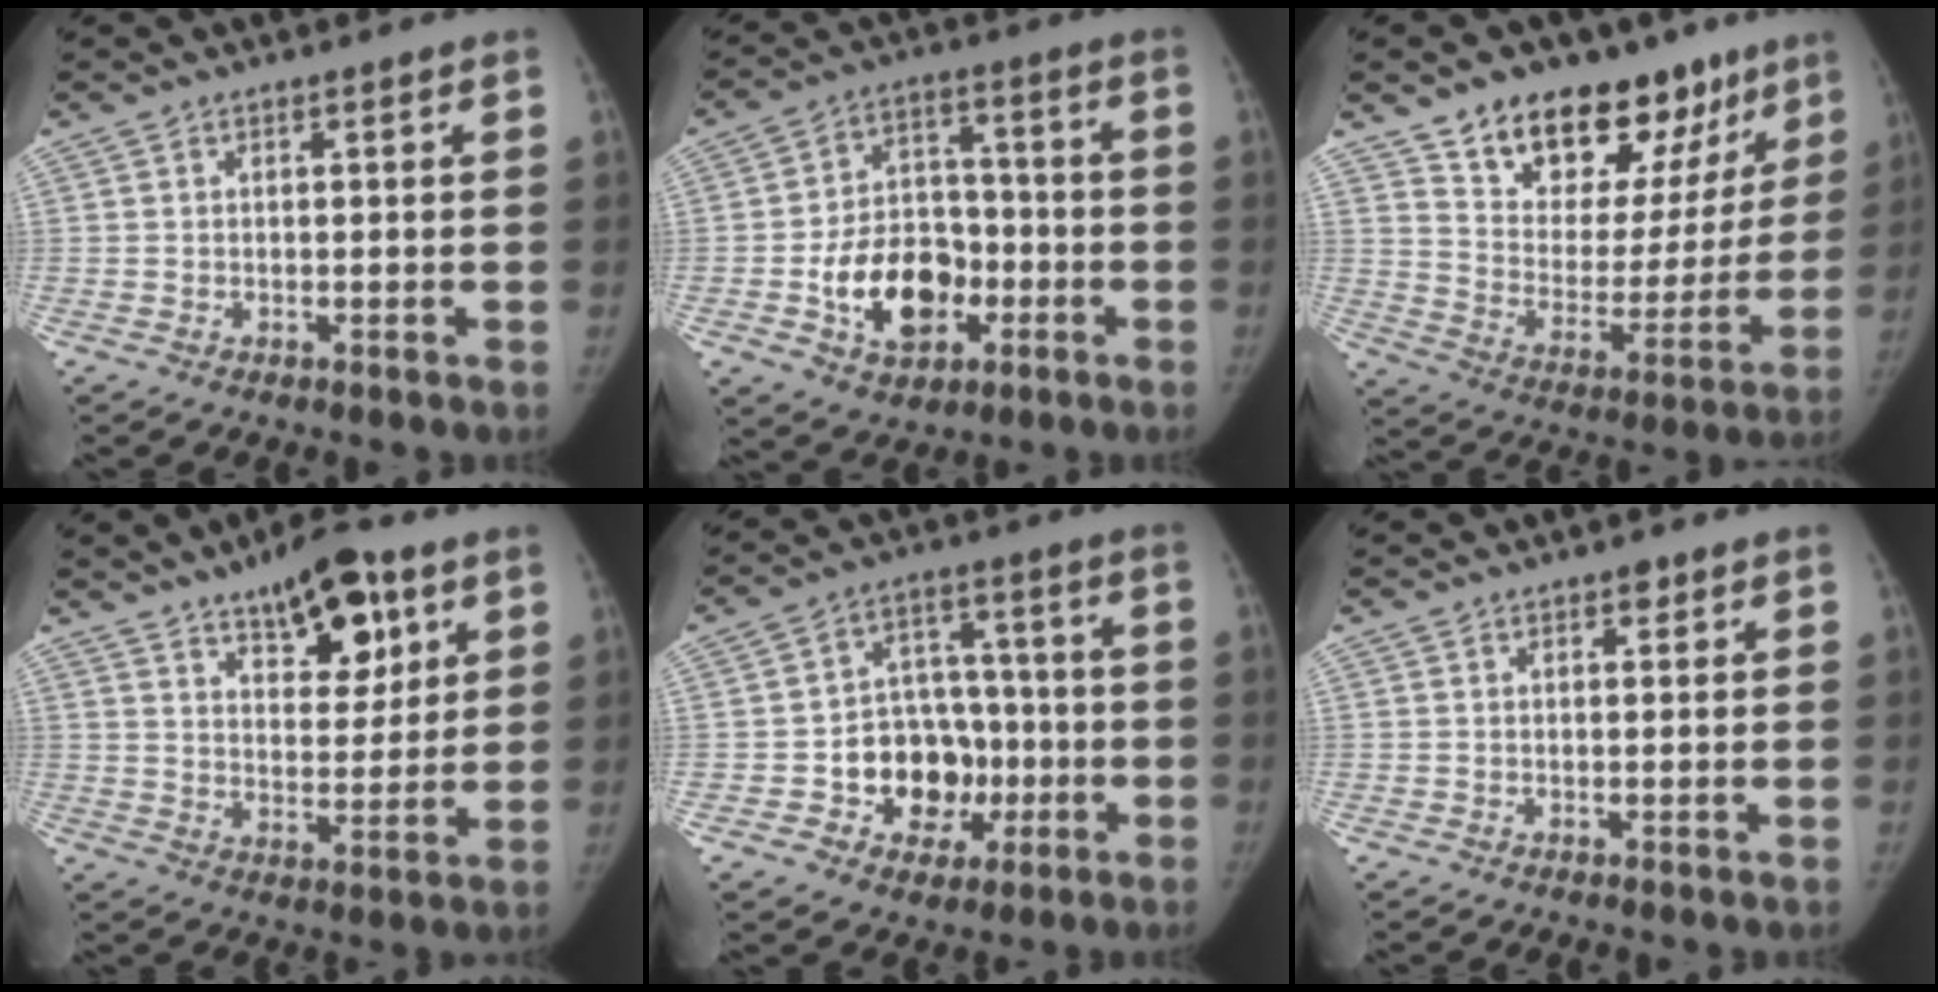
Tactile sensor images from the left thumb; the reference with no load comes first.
{"total": 15.0, "force": [-4.6, 10.5, 9.6], "torque": [-0.114, 0.031, -0.072]}
{"total": 23.6, "force": [15.6, 13.0, 12.0], "torque": [-0.122, -0.066, 0.246]}
{"total": 14.0, "force": [8.0, 6.3, 9.6], "torque": [-0.102, -0.037, 0.123]}
{"total": 13.4, "force": [-3.6, 10.5, 7.6], "torque": [-0.056, 0.039, -0.050]}
{"total": 1.5, "force": [1.0, 0.7, 0.9], "torque": [-0.006, -0.003, 0.011]}